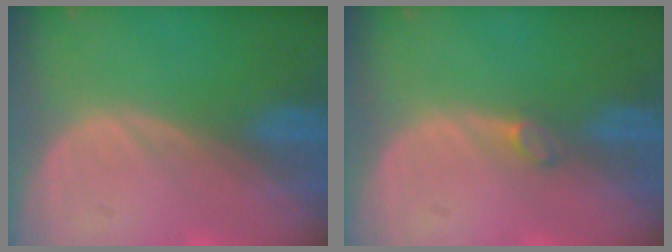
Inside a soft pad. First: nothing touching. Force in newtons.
{"total": 1.2, "press": 1.1, "slide": 0.2}